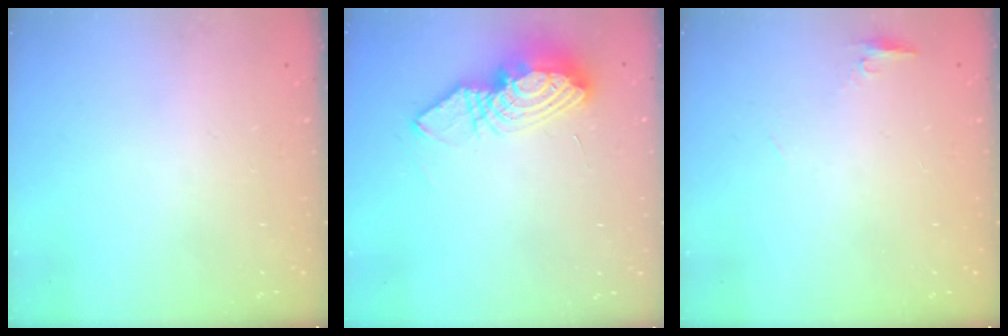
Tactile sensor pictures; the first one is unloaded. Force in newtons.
{"total": 11.4, "press": 11.3, "slide": 1.1}
{"total": 4.3, "press": 4.2, "slide": 1.2}